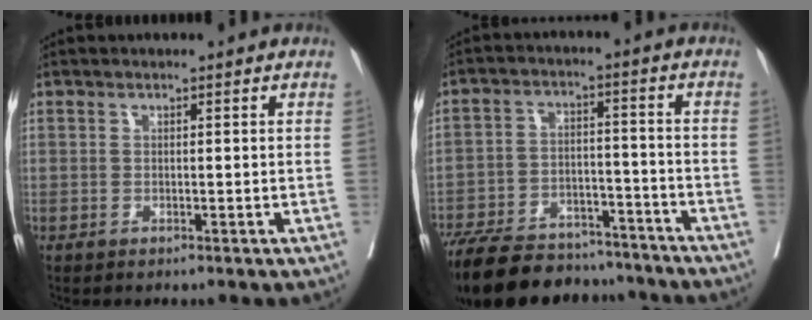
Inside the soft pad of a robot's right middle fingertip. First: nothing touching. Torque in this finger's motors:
{"motor_torque": [1.02, -1.11, 0.37, 0.18]}